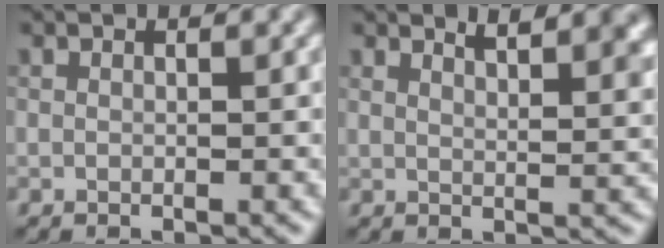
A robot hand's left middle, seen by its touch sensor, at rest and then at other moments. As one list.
[{"total": 5.3, "force": [4.0, 1.8, 3.0], "torque": [-0.015, 0.021, 0.043]}]